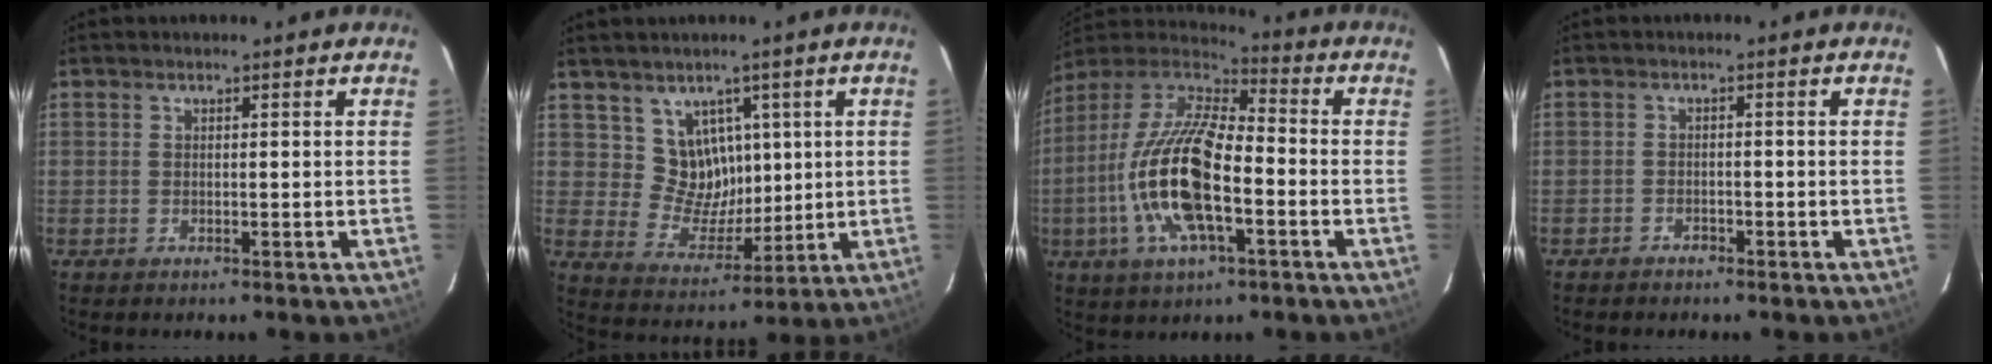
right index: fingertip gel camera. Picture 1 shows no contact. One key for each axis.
{"total": 8.4, "fx": 3.6, "fy": 7.2, "fz": 2.2, "tx": -0.038, "ty": 0.005, "tz": 0.081}
{"total": 19.2, "fx": -5.1, "fy": 7.2, "fz": 17.1, "tx": -0.348, "ty": -0.009, "tz": -0.105}
{"total": 1.8, "fx": -1.6, "fy": 0.9, "fz": 0.2, "tx": -0.010, "ty": 0.003, "tz": -0.028}